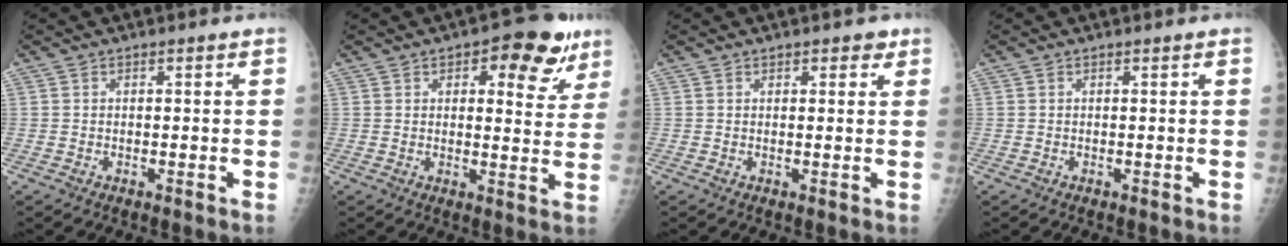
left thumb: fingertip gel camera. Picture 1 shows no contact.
{"total": 11.7, "force": [6.2, 5.5, 8.3], "torque": [-0.056, -0.018, 0.074]}
{"total": 2.1, "force": [1.3, 1.3, 1.1], "torque": [0.004, -0.004, 0.014]}
{"total": 0.0}